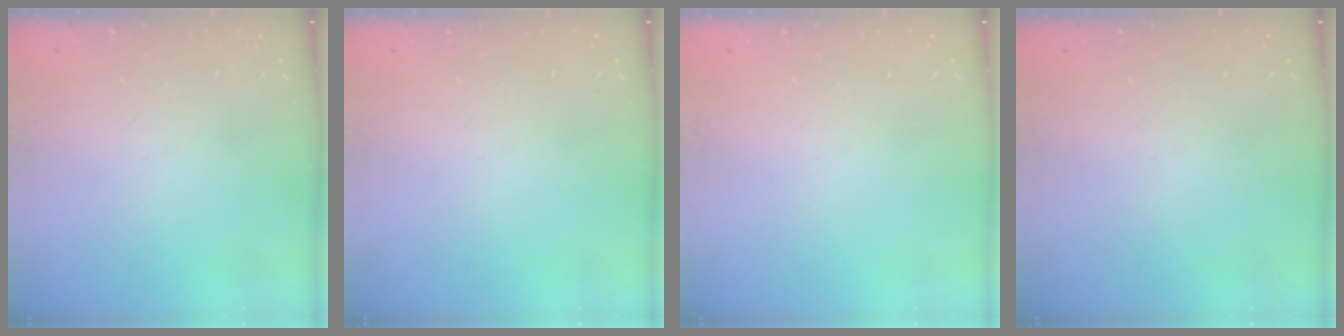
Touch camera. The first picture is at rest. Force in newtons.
{"total": 0.0}
{"total": 0.0}
{"total": 0.0}